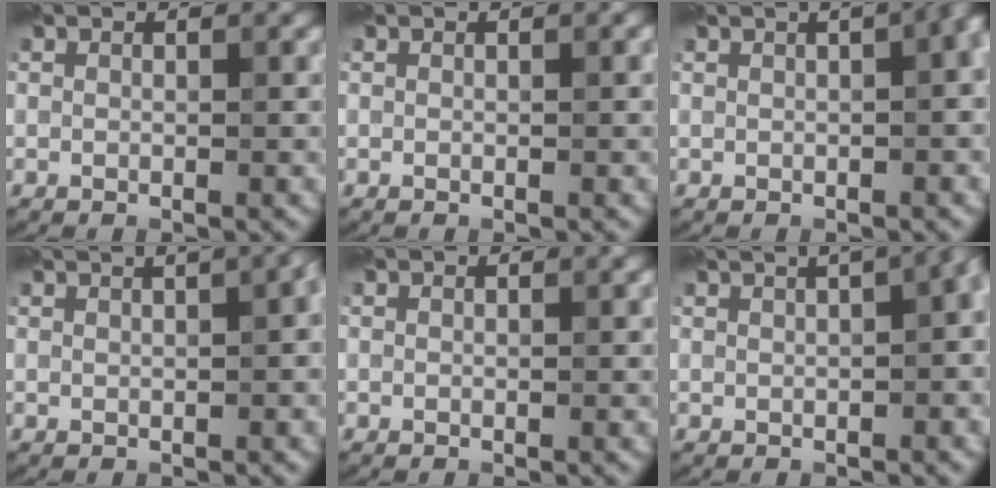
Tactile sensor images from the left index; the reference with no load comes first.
{"total": 0.0}
{"total": 12.7, "force": [3.4, 6.1, 10.7], "torque": [-0.091, 0.064, 0.020]}
{"total": 5.5, "force": [2.6, 1.9, 4.5], "torque": [-0.045, 0.028, 0.031]}
{"total": 0.0}
{"total": 14.9, "force": [5.2, 7.2, 12.0], "torque": [-0.119, 0.070, 0.054]}